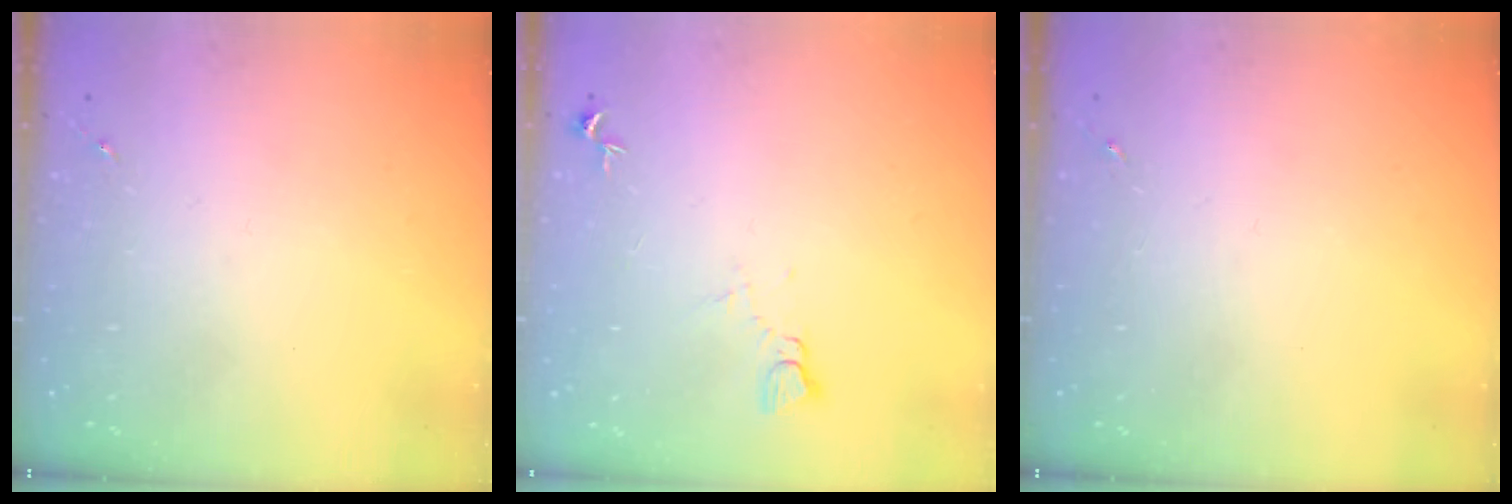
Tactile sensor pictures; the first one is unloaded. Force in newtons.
{"total": 4.3, "press": 4.3, "slide": 0.4}
{"total": 0.0}